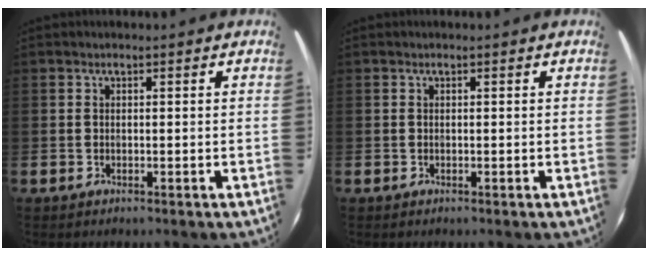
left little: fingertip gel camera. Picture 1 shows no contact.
{"total": 0.0}